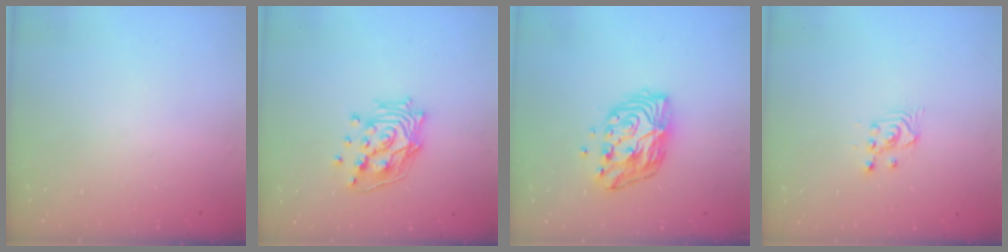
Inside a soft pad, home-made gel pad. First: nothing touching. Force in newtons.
{"total": 14.4, "press": 14.3, "slide": 1.6}
{"total": 12.6, "press": 12.5, "slide": 1.1}
{"total": 2.5, "press": 2.5, "slide": 0.1}